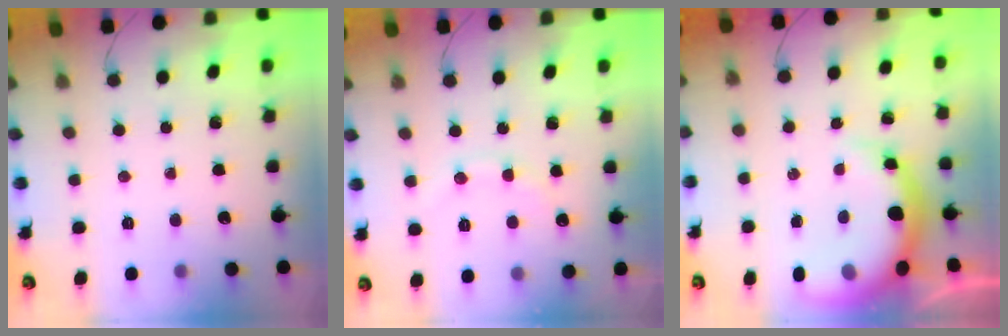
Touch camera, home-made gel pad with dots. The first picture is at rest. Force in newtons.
{"total": 8.6, "press": 8.4, "slide": 1.5}
{"total": 9.3, "press": 9.0, "slide": 2.4}